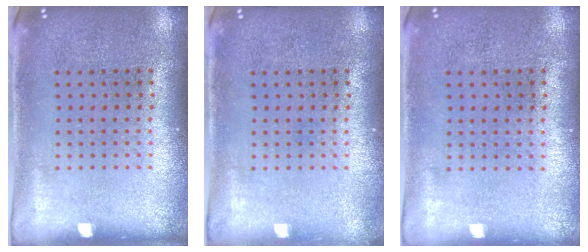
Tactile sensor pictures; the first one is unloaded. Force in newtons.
{"total": 0.6, "press": 0.6, "slide": 0.1}
{"total": 0.0}